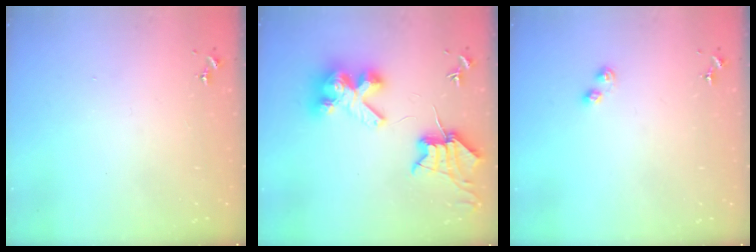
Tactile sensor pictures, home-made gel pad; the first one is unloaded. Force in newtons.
{"total": 12.3, "press": 12.3, "slide": 0.9}
{"total": 3.8, "press": 3.8, "slide": 0.7}